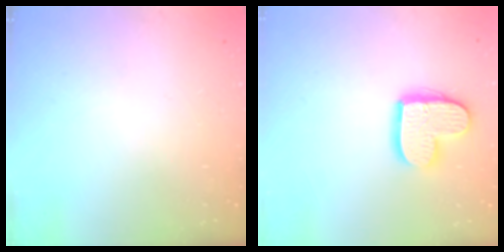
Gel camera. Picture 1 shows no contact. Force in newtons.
{"total": 13.7, "press": 13.7, "slide": 0.9}